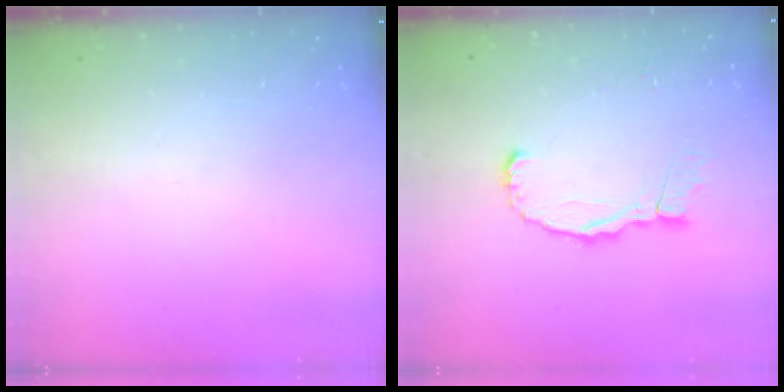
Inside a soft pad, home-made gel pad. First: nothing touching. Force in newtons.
{"total": 9.6, "press": 9.5, "slide": 1.3}